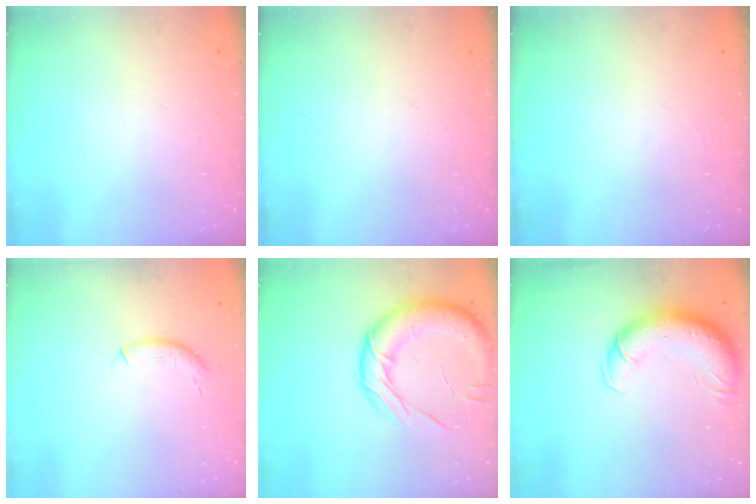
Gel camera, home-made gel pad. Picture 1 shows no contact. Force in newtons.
{"total": 0.0}
{"total": 0.0}
{"total": 6.6, "press": 6.6, "slide": 1.0}
{"total": 17.3, "press": 17.2, "slide": 1.6}
{"total": 13.6, "press": 13.1, "slide": 3.5}